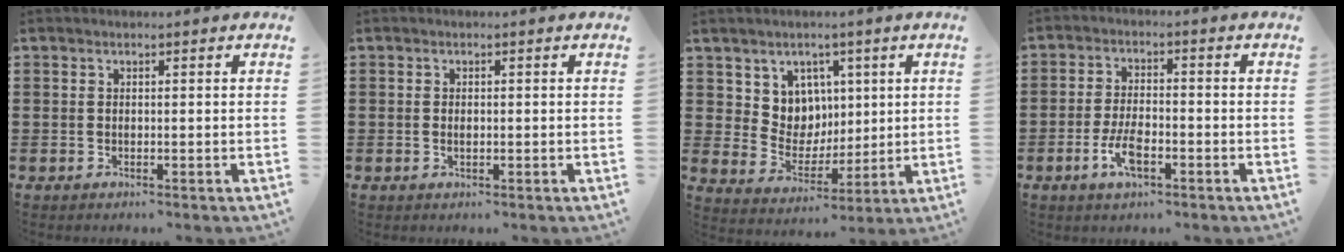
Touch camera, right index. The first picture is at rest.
{"total": 0.9, "force": [-0.1, 0.3, 0.8], "torque": [-0.017, -0.003, -0.001]}
{"total": 7.2, "force": [3.5, 6.2, 0.7], "torque": [-0.049, -0.013, 0.068]}
{"total": 5.3, "force": [-2.3, 2.2, 4.2], "torque": [-0.098, -0.002, -0.048]}